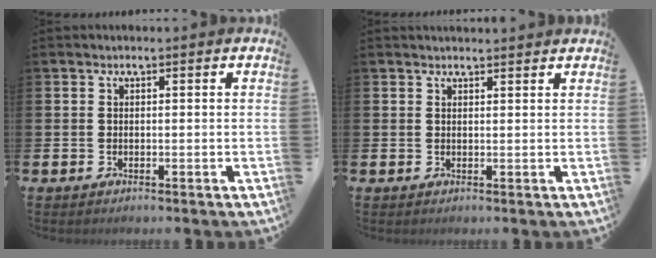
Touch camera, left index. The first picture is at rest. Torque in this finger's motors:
{"motor_torque": [0.01, -2.13, -0.02, 0.00]}